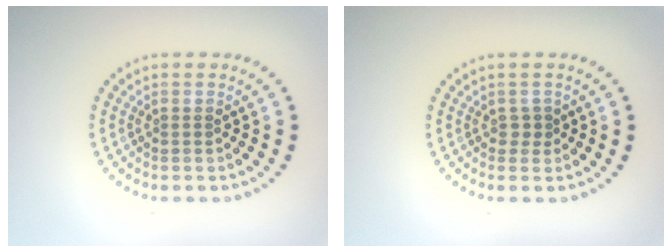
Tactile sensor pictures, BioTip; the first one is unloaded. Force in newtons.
{"total": 0.7, "press": 0.6, "slide": 0.4}